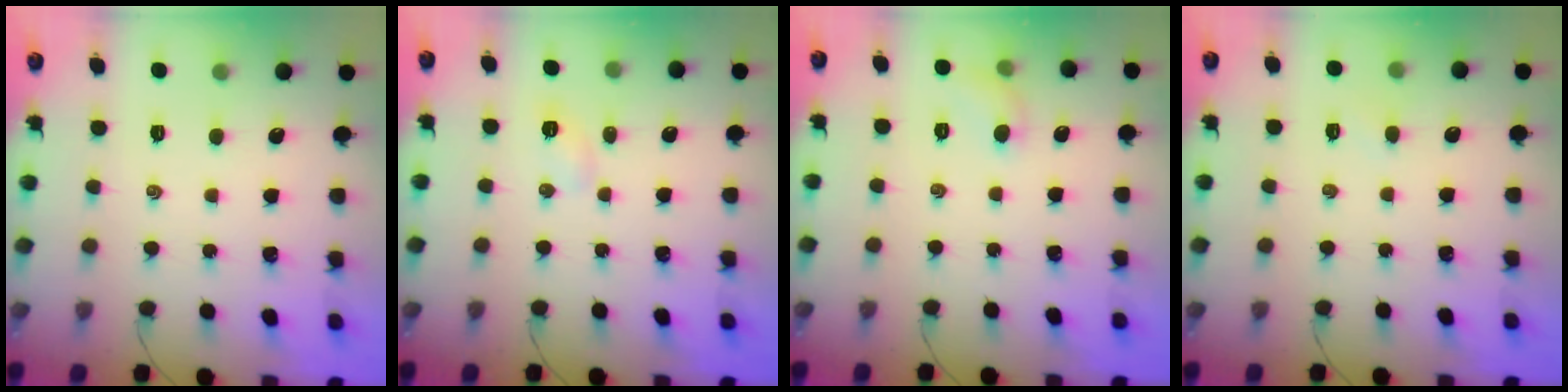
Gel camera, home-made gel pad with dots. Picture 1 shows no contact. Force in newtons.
{"total": 2.9, "press": 2.8, "slide": 0.8}
{"total": 5.2, "press": 5.0, "slide": 1.2}
{"total": 2.5, "press": 2.3, "slide": 0.8}